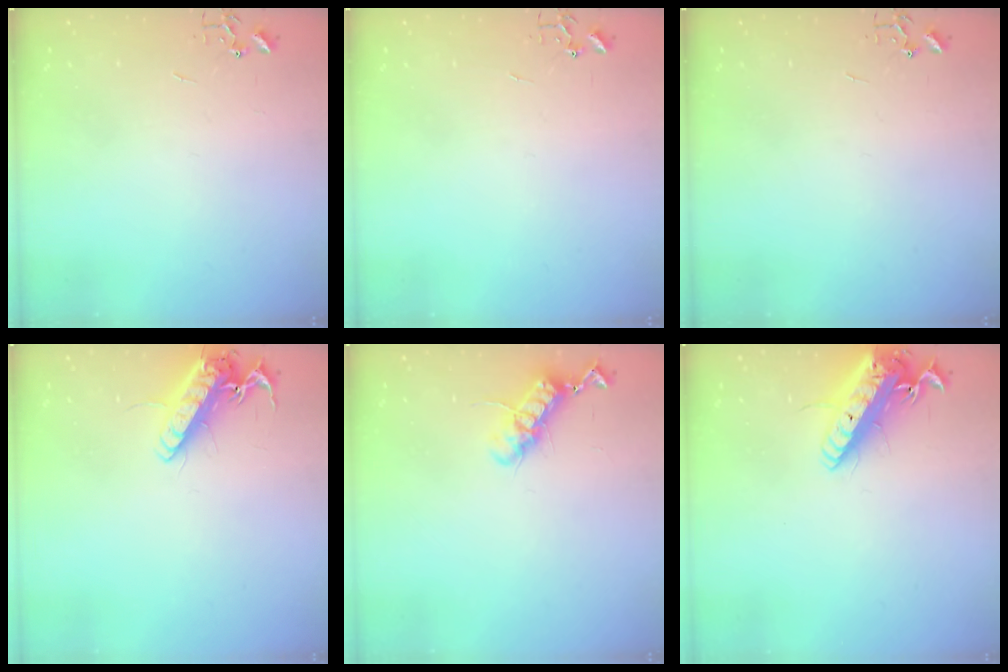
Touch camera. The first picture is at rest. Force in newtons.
{"total": 0.0}
{"total": 0.0}
{"total": 13.8, "press": 13.7, "slide": 1.9}
{"total": 11.7, "press": 11.6, "slide": 1.2}
{"total": 17.4, "press": 17.0, "slide": 3.4}